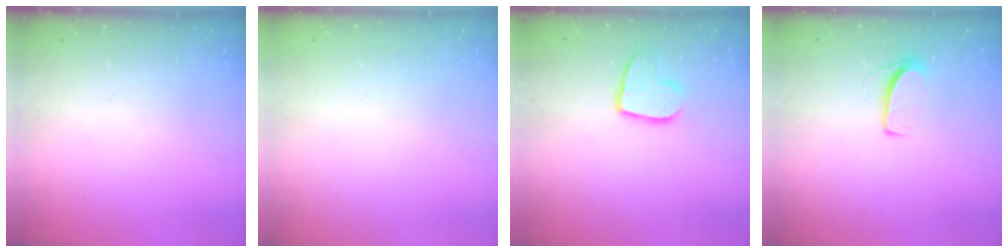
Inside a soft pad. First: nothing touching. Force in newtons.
{"total": 0.0}
{"total": 10.5, "press": 10.5, "slide": 0.8}
{"total": 6.8, "press": 6.7, "slide": 0.5}